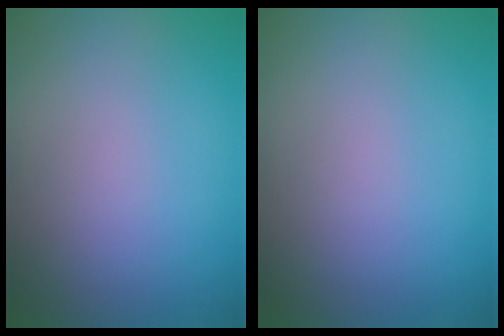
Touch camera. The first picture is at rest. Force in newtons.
{"total": 0.0}